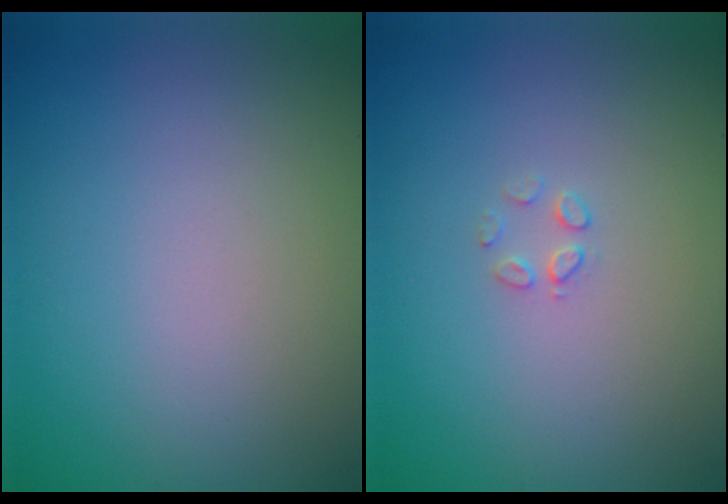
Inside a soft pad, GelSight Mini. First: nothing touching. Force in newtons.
{"total": 1.0, "press": 1.0, "slide": 0.1}